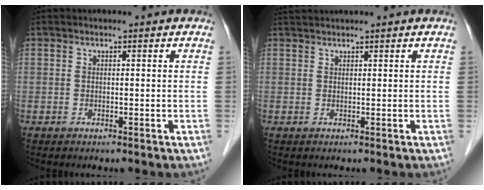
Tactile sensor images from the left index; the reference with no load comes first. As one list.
[{"total": 2.2, "force": [2.1, -0.3, 0.6], "torque": [-0.008, 0.023, 0.043]}]